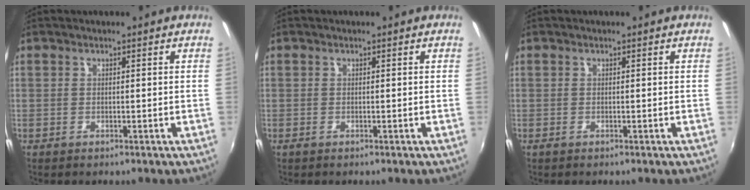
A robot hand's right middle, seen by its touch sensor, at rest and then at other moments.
{"total": 0.0}
{"total": 0.0}